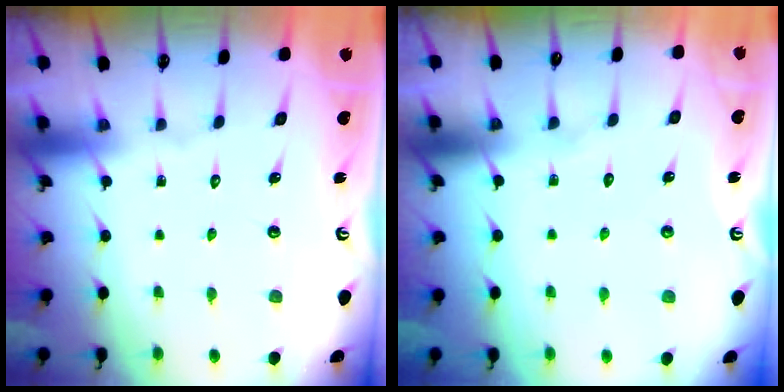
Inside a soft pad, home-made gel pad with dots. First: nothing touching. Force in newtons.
{"total": 3.2, "press": 3.2, "slide": 0.3}